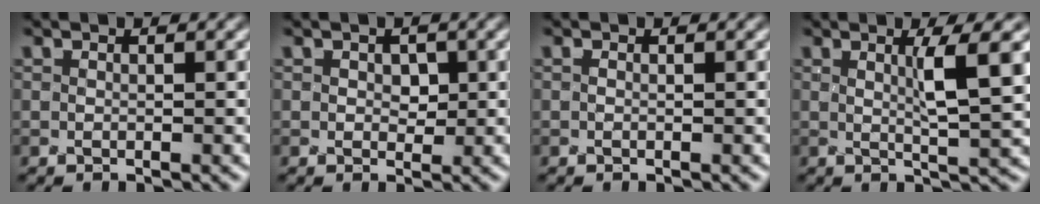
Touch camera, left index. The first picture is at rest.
{"total": 1.0, "force": [-0.2, 0.9, 0.4], "torque": [-0.001, 0.003, 0.006]}
{"total": 0.0}
{"total": 3.9, "force": [0.7, 0.3, 3.8], "torque": [-0.057, 0.003, 0.021]}